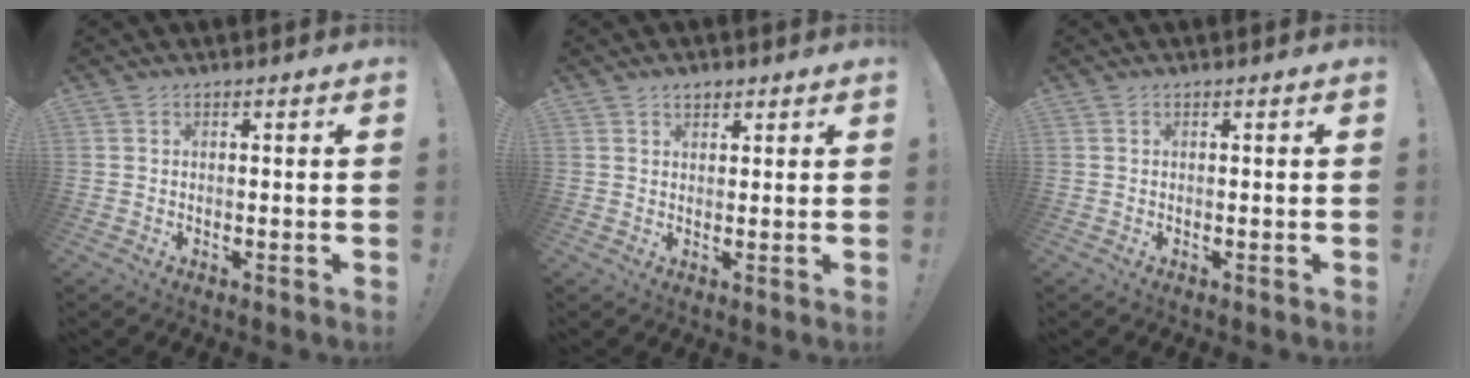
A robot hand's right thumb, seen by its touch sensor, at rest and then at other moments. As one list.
[{"total": 1.7, "force": [1.3, 0.9, 0.7], "torque": [-0.004, -0.006, 0.022]}, {"total": 0.0}]